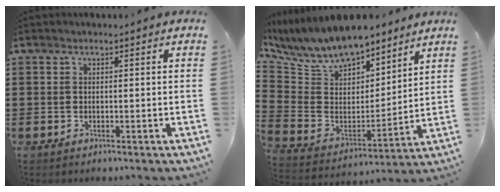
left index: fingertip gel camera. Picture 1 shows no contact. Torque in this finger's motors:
{"motor_torque": [1.11, -1.03, 0.20, 0.05]}